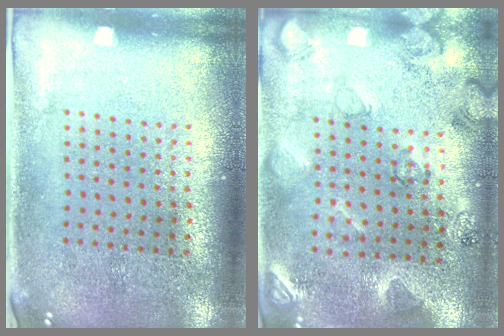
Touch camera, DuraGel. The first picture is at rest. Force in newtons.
{"total": 2.1, "press": 2.0, "slide": 0.8}